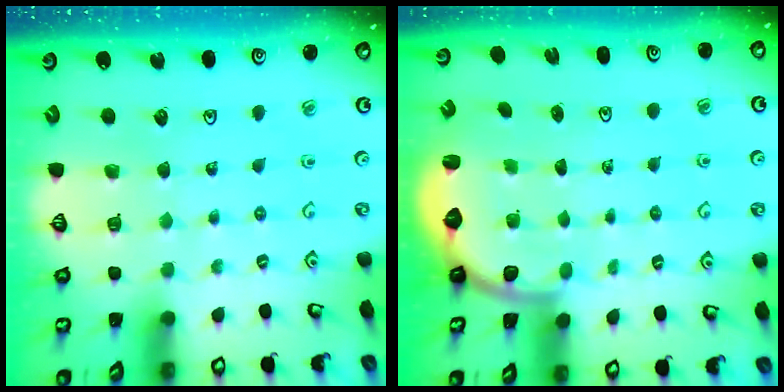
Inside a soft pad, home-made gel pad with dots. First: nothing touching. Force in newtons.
{"total": 2.6, "press": 2.2, "slide": 1.3}